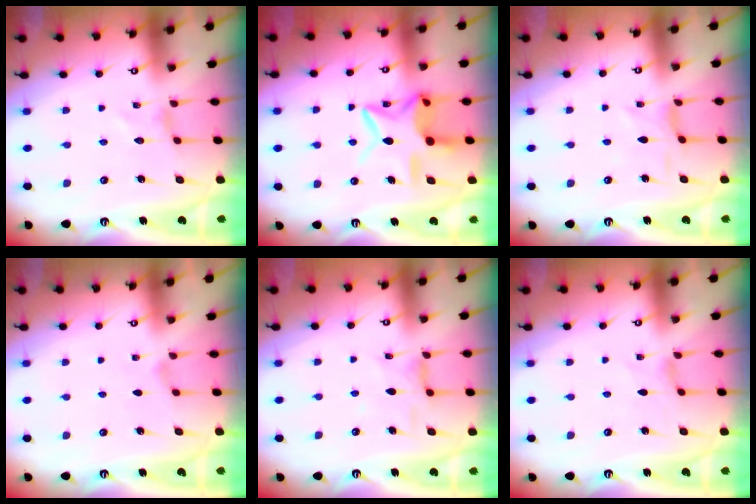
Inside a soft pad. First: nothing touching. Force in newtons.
{"total": 12.9, "press": 12.9, "slide": 0.8}
{"total": 1.7, "press": 1.6, "slide": 0.4}
{"total": 1.7, "press": 1.7, "slide": 0.3}
{"total": 3.9, "press": 3.9, "slide": 0.4}
{"total": 0.0}